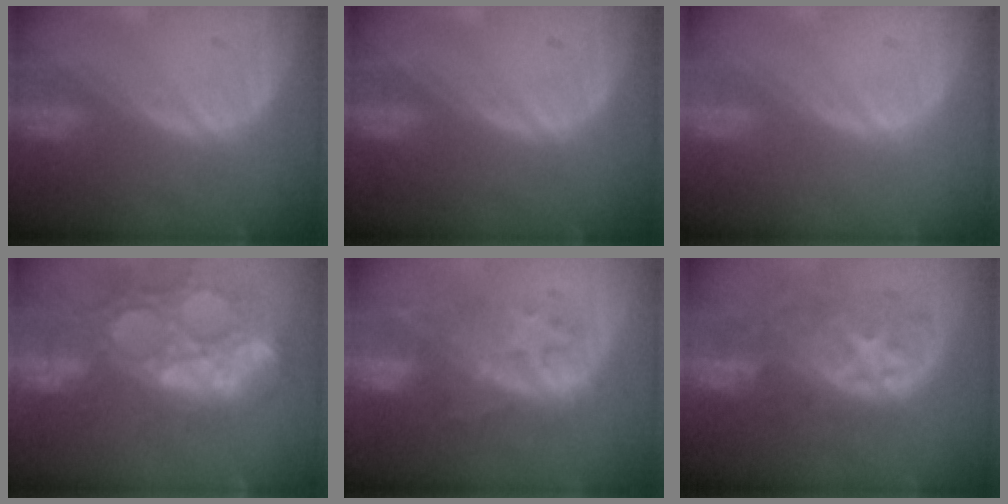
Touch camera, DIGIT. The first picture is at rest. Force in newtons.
{"total": 0.0}
{"total": 0.0}
{"total": 14.7, "press": 12.2, "slide": 8.2}
{"total": 9.2, "press": 8.7, "slide": 3.2}
{"total": 9.9, "press": 9.2, "slide": 3.5}